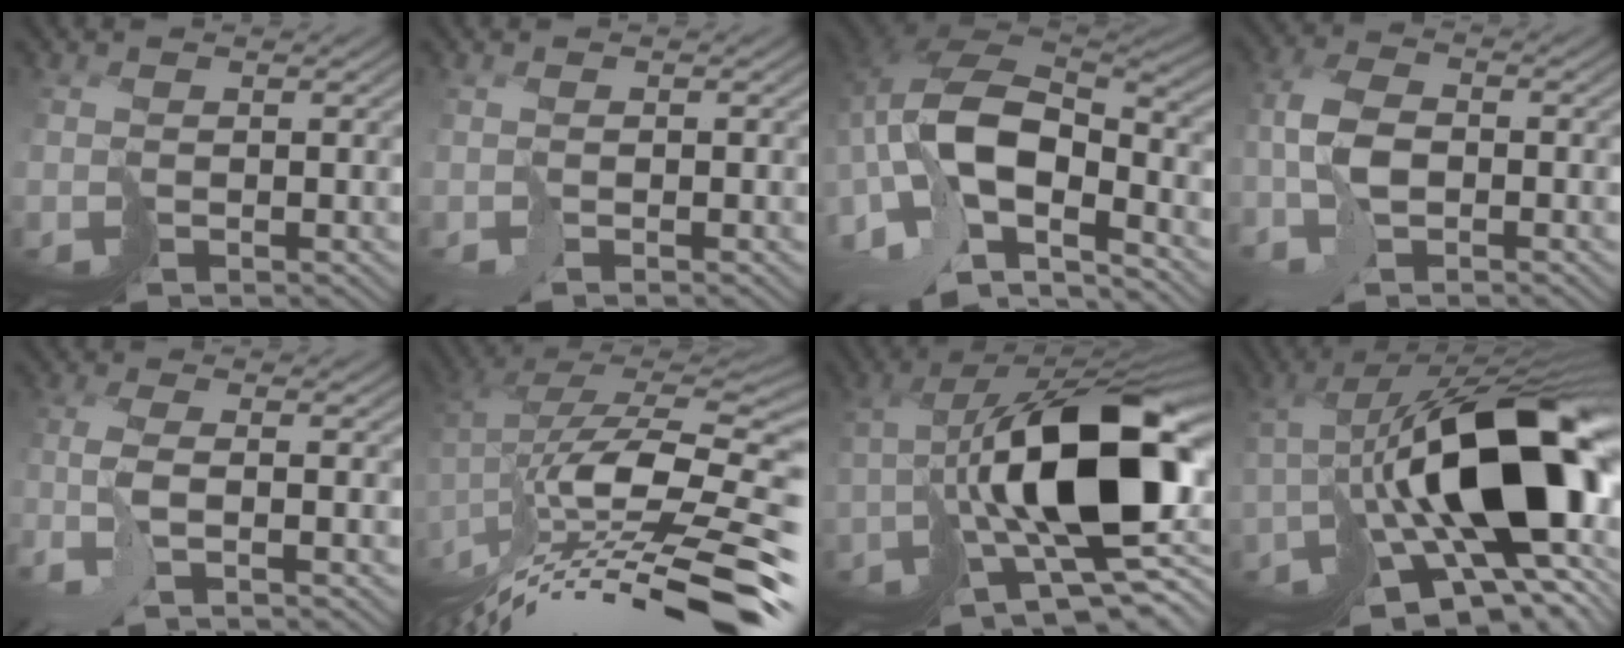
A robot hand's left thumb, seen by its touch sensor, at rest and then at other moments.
{"total": 0.7, "force": [-0.6, -0.1, 0.3], "torque": [-0.003, 0.000, -0.012]}
{"total": 15.3, "force": [-5.4, 8.1, 11.8], "torque": [-0.275, -0.011, -0.100]}
{"total": 5.4, "force": [-1.6, 2.5, 4.5], "torque": [-0.104, 0.007, -0.042]}
{"total": 4.0, "force": [-1.7, 0.2, 3.7], "torque": [-0.072, 0.005, -0.047]}
{"total": 15.6, "force": [-5.7, 5.3, 13.5], "torque": [-0.242, 0.008, -0.096]}
{"total": 16.7, "force": [-1.4, 7.3, 15.0], "torque": [-0.247, -0.007, -0.012]}
{"total": 19.7, "force": [-2.2, 9.5, 17.2], "torque": [-0.293, -0.009, -0.016]}